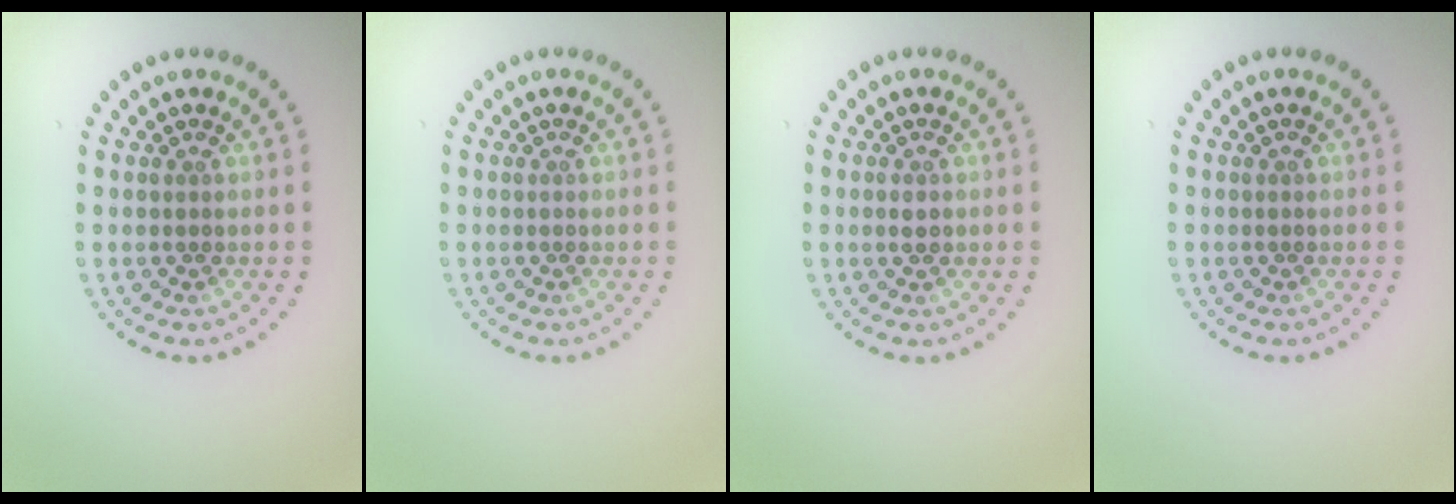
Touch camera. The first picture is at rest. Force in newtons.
{"total": 0.0}
{"total": 1.0, "press": 1.0, "slide": 0.1}
{"total": 0.0}